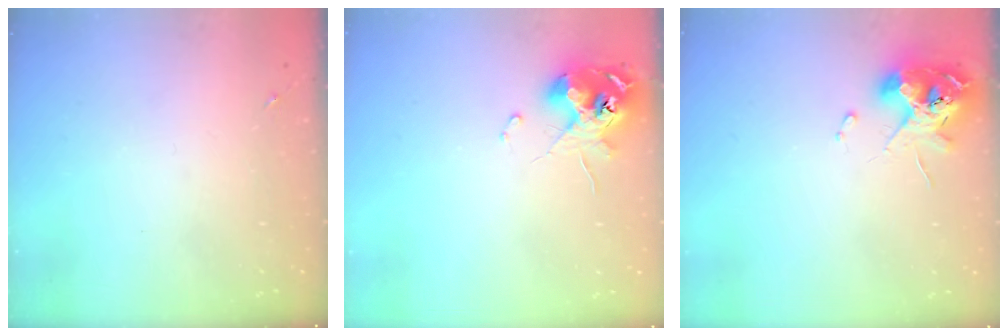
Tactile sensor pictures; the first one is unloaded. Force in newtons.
{"total": 11.8, "press": 11.7, "slide": 1.1}
{"total": 10.9, "press": 10.8, "slide": 1.8}